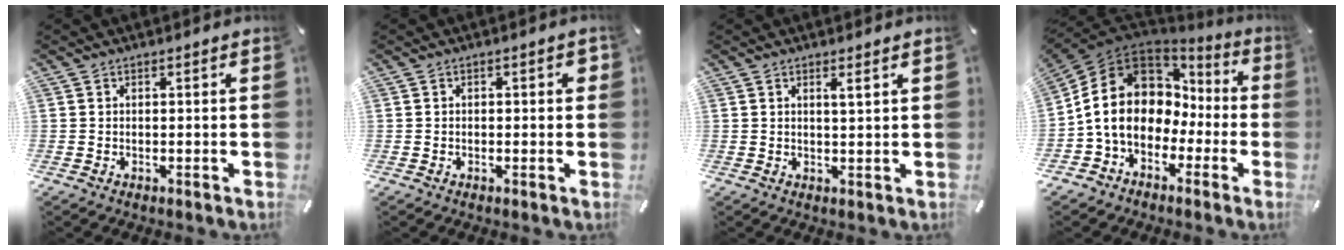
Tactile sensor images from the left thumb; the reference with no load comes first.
{"total": 1.8, "force": [-0.2, 1.0, 1.5], "torque": [-0.027, 0.007, -0.005]}
{"total": 2.1, "force": [1.2, 0.0, 1.8], "torque": [-0.036, -0.003, 0.019]}
{"total": 15.0, "force": [0.0, 12.5, 8.2], "torque": [-0.182, 0.006, -0.002]}